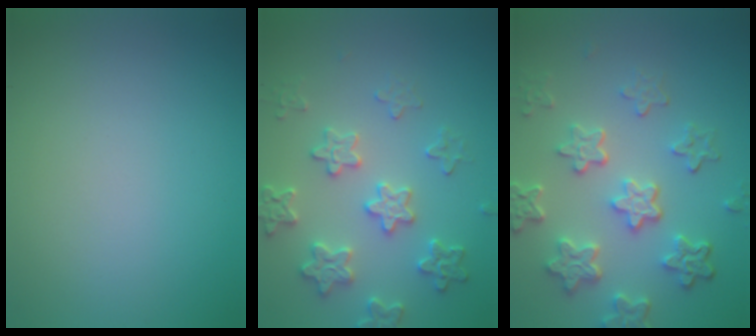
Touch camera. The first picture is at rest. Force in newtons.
{"total": 3.6, "press": 3.6, "slide": 0.8}
{"total": 6.0, "press": 4.5, "slide": 4.0}